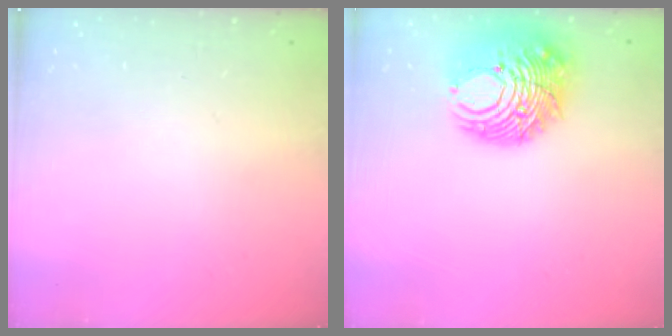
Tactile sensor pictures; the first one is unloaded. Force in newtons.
{"total": 14.1, "press": 13.9, "slide": 1.9}